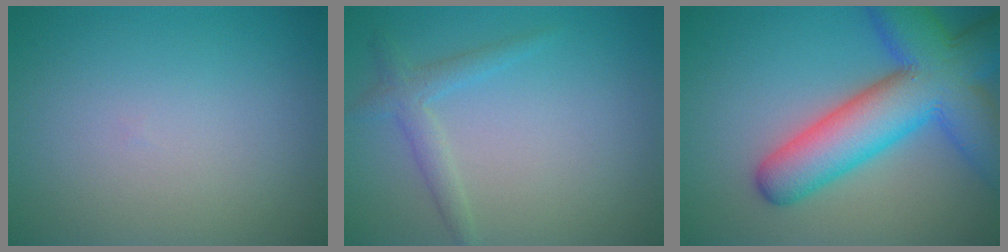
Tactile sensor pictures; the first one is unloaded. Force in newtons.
{"total": 2.0, "press": 2.0, "slide": 0.1}
{"total": 11.3, "press": 11.3, "slide": 0.6}